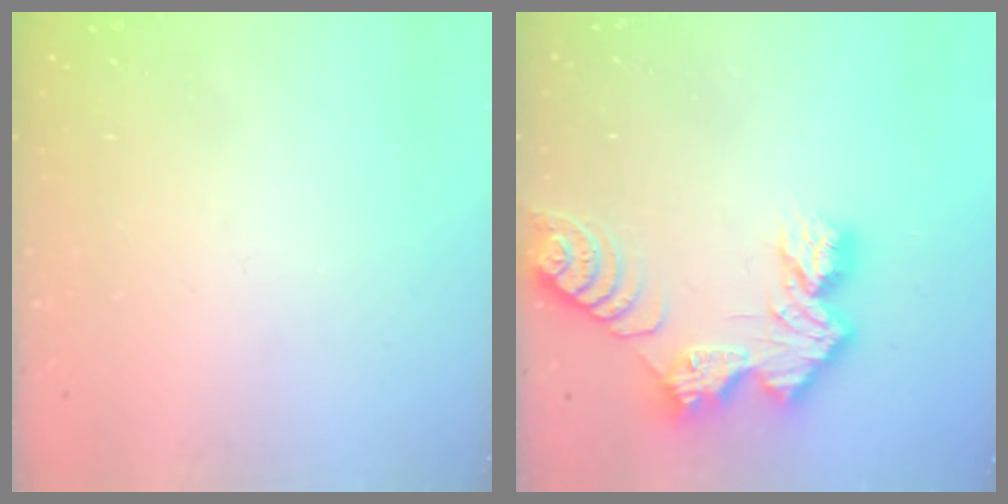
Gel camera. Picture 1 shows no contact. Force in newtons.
{"total": 11.5, "press": 11.5, "slide": 0.8}